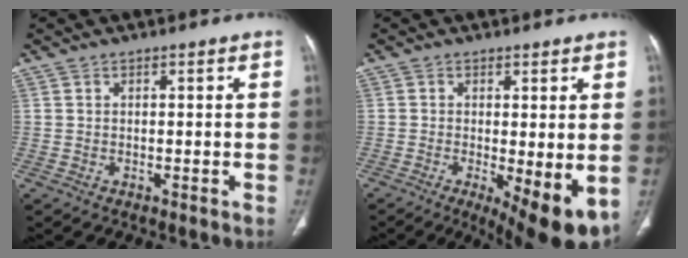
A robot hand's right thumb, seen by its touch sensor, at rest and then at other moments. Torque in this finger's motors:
{"motor_torque": [0.20, 0.99, 0.25, -0.41, 0.06]}